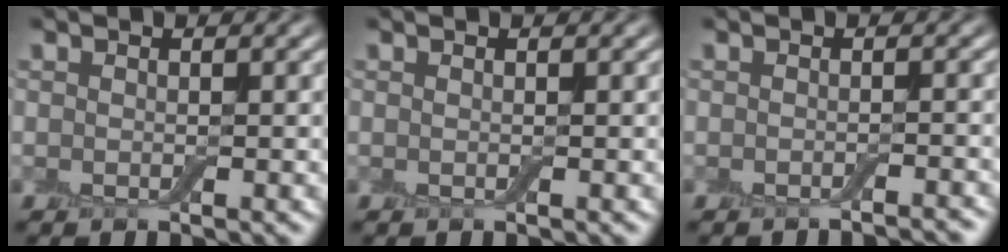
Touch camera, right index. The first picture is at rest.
{"total": 0.0}
{"total": 1.5, "force": [-1.3, 0.2, 0.6], "torque": [0.002, 0.001, -0.019]}